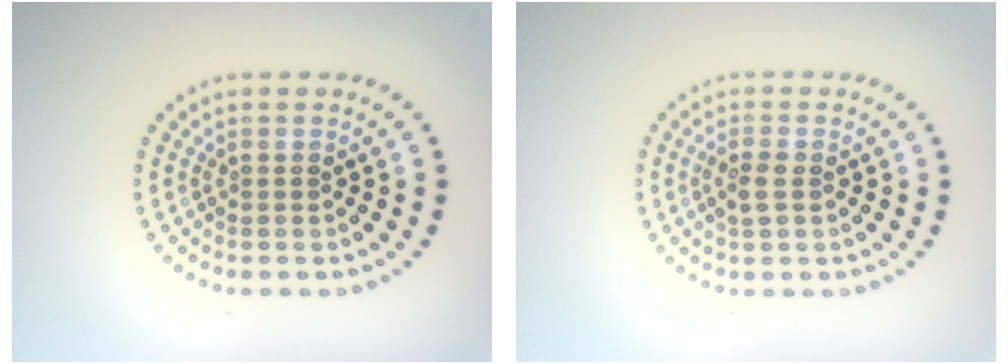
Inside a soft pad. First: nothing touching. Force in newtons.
{"total": 1.8, "press": 1.7, "slide": 0.6}